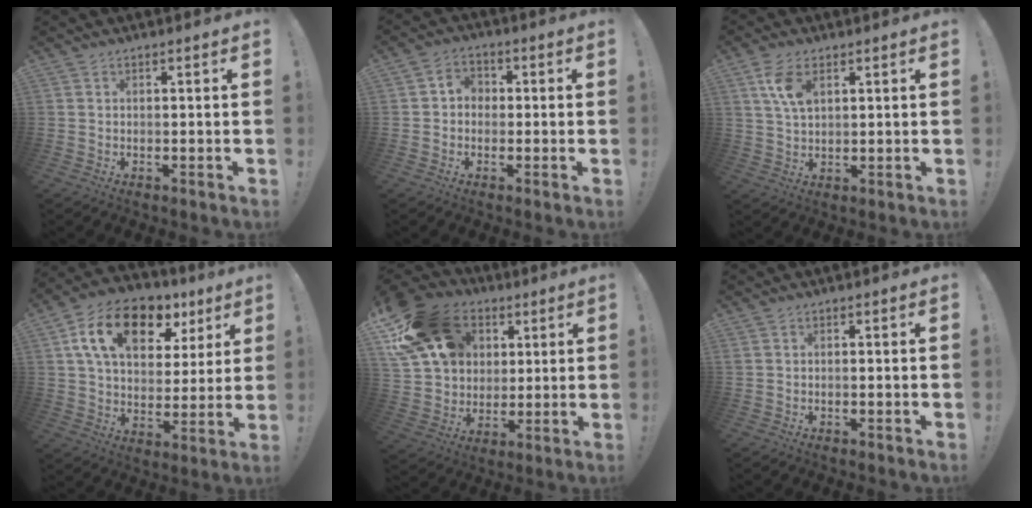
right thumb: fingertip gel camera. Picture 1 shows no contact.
{"total": 4.4, "force": [-0.6, 3.8, 2.1], "torque": [-0.043, 0.014, -0.010]}
{"total": 7.5, "force": [3.3, 3.8, 5.5], "torque": [-0.110, -0.007, 0.061]}
{"total": 18.2, "force": [8.7, 11.0, 11.6], "torque": [-0.193, -0.030, 0.156]}
{"total": 21.5, "force": [9.0, 16.2, 10.9], "torque": [-0.175, -0.026, 0.196]}
{"total": 0.6, "force": [-0.4, 0.2, 0.5], "torque": [-0.017, 0.006, -0.005]}